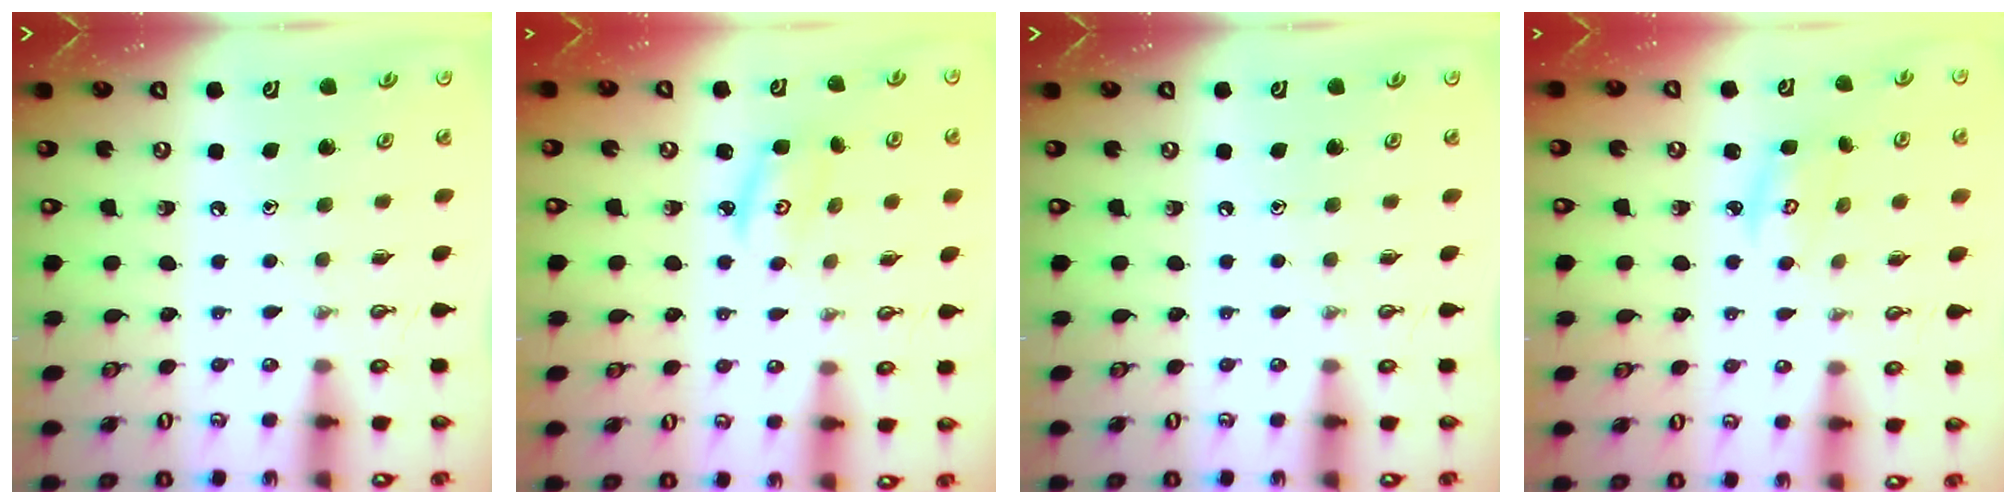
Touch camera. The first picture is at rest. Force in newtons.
{"total": 2.9, "press": 2.9, "slide": 0.2}
{"total": 0.0}
{"total": 3.4, "press": 3.4, "slide": 0.2}